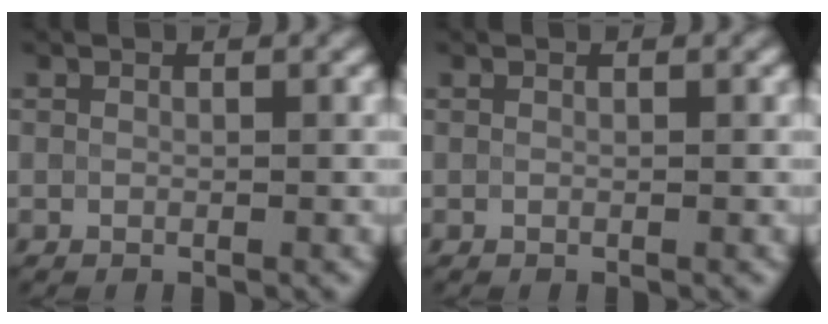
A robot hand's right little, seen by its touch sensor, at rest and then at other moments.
{"total": 0.0}